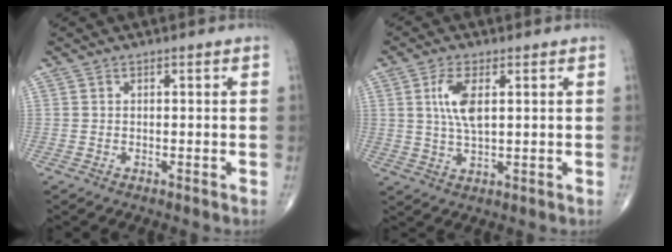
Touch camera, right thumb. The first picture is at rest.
{"total": 6.4, "force": [1.6, 2.5, 5.6], "torque": [-0.115, -0.006, 0.033]}